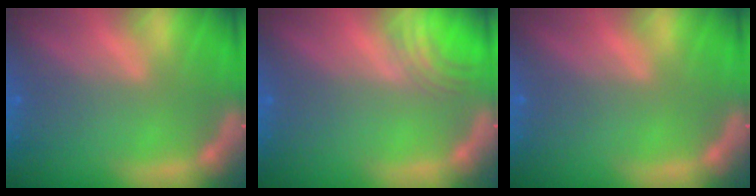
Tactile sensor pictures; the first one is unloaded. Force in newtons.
{"total": 3.0}
{"total": 0.0}